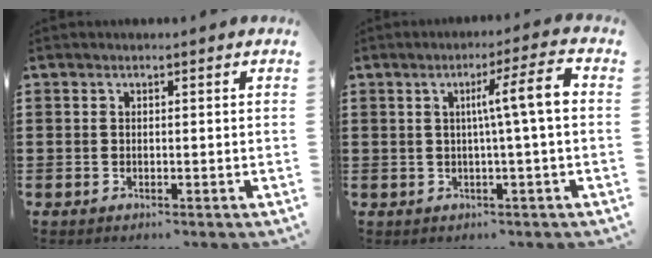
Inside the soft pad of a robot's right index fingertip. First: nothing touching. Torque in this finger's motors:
{"motor_torque": [1.17, -0.33, 0.35, 0.17]}